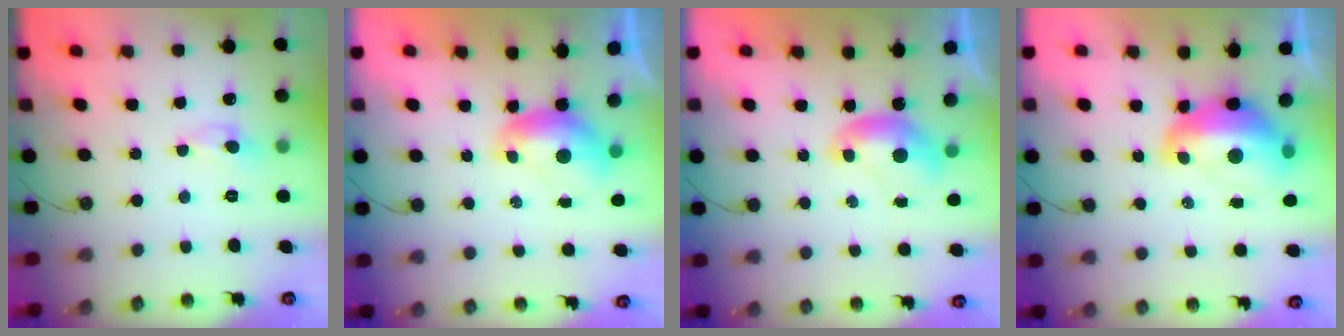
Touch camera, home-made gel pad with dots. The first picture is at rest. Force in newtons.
{"total": 1.0, "press": 0.8, "slide": 0.6}
{"total": 0.0}
{"total": 8.3, "press": 8.2, "slide": 1.1}